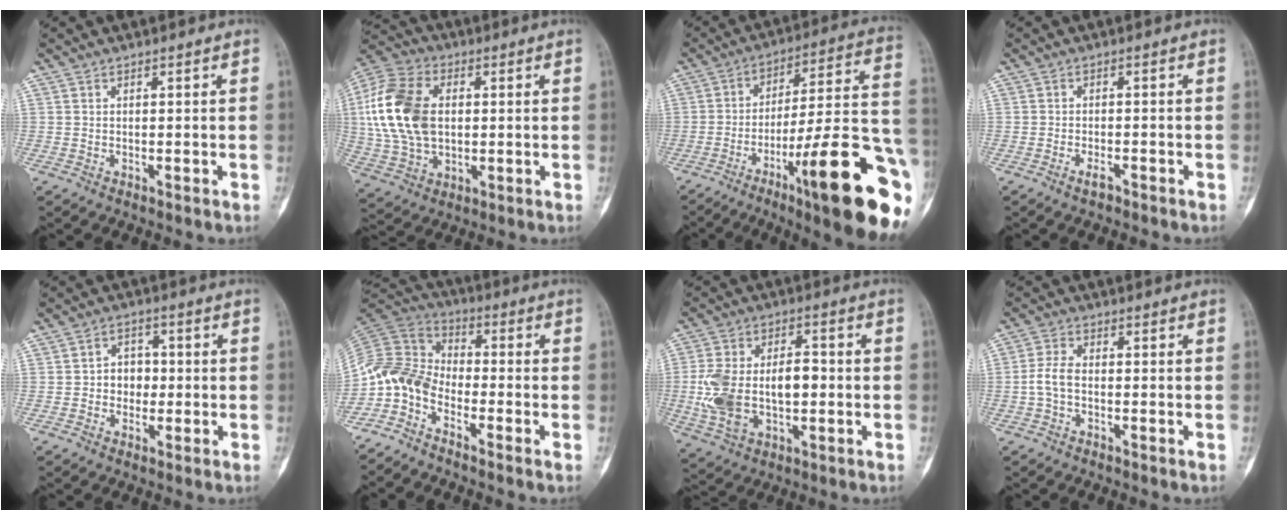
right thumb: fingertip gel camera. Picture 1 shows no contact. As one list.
[{"total": 18.2, "force": [1.7, 11.9, 13.6], "torque": [-0.271, 0.010, 0.033]}, {"total": 26.8, "force": [-11.2, 4.3, 23.9], "torque": [-0.272, 0.052, -0.165]}, {"total": 1.9, "force": [-1.4, 0.7, 1.0], "torque": [-0.017, 0.007, -0.026]}, {"total": 5.1, "force": [-0.5, 4.2, 2.8], "torque": [-0.010, 0.015, -0.015]}, {"total": 10.1, "force": [-5.2, 6.8, 5.3], "torque": [-0.104, 0.063, -0.123]}, {"total": 15.1, "force": [-1.4, 9.0, 12.1], "torque": [-0.227, 0.026, -0.015]}, {"total": 4.2, "force": [-0.9, 2.5, 3.3], "torque": [-0.068, 0.013, -0.024]}]